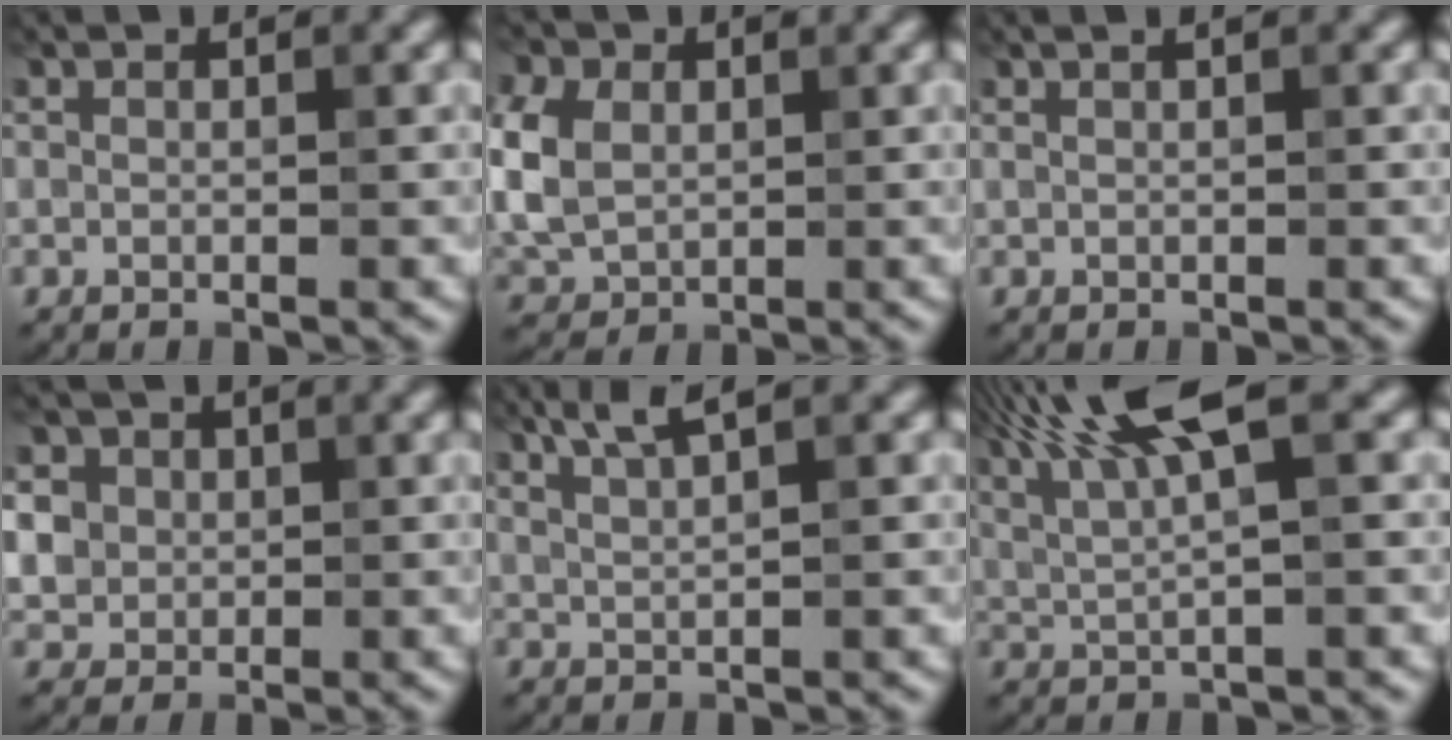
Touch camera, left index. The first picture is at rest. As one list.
[{"total": 10.0, "force": [1.6, 7.8, 6.0], "torque": [-0.150, 0.032, 0.008]}, {"total": 1.3, "force": [0.7, 0.5, 0.9], "torque": [-0.008, -0.005, 0.003]}, {"total": 7.9, "force": [2.6, 6.7, 3.3], "torque": [-0.077, 0.025, 0.025]}, {"total": 3.3, "force": [2.3, 0.5, 2.3], "torque": [-0.038, 0.008, 0.047]}, {"total": 8.6, "force": [4.3, 2.1, 7.2], "torque": [-0.129, 0.018, 0.076]}]